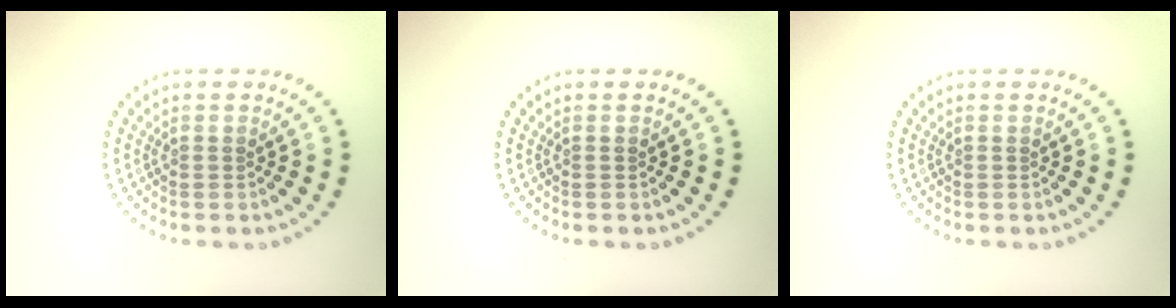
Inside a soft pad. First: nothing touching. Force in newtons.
{"total": 0.0}
{"total": 0.0}